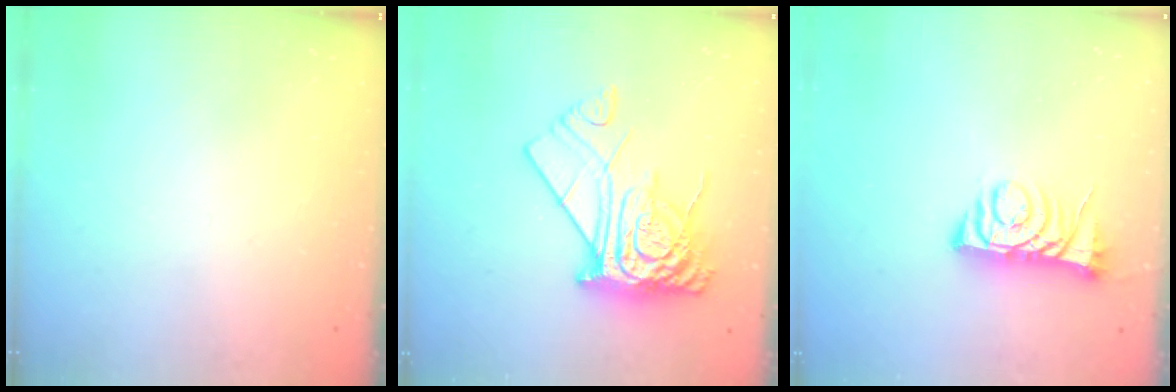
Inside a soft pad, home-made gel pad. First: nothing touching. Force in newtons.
{"total": 15.6, "press": 15.5, "slide": 1.9}
{"total": 7.1, "press": 7.0, "slide": 0.9}